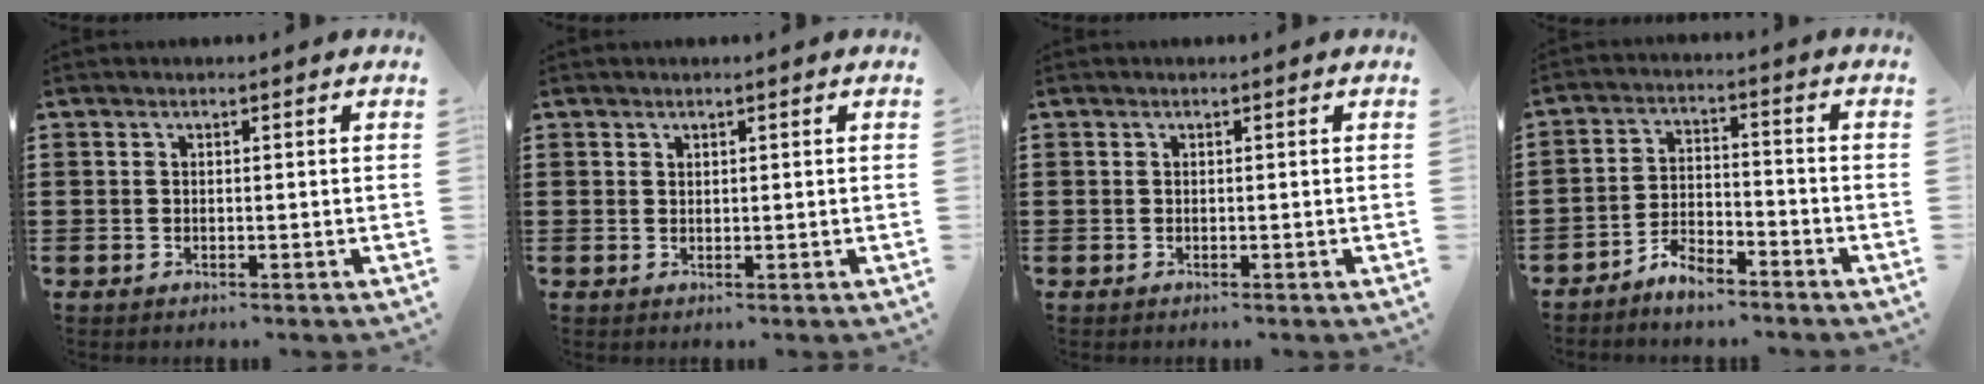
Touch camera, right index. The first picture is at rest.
{"total": 0.7, "force": [0.6, 0.3, 0.1], "torque": [-0.003, 0.000, 0.012]}
{"total": 0.0}
{"total": 4.5, "force": [-4.3, 0.9, 0.9], "torque": [-0.018, 0.009, -0.085]}